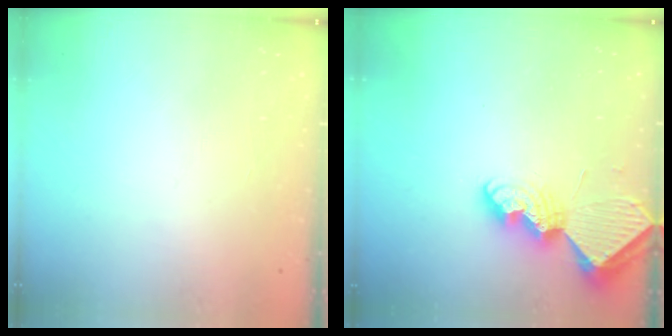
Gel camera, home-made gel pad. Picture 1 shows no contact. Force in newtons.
{"total": 8.2, "press": 8.2, "slide": 0.4}